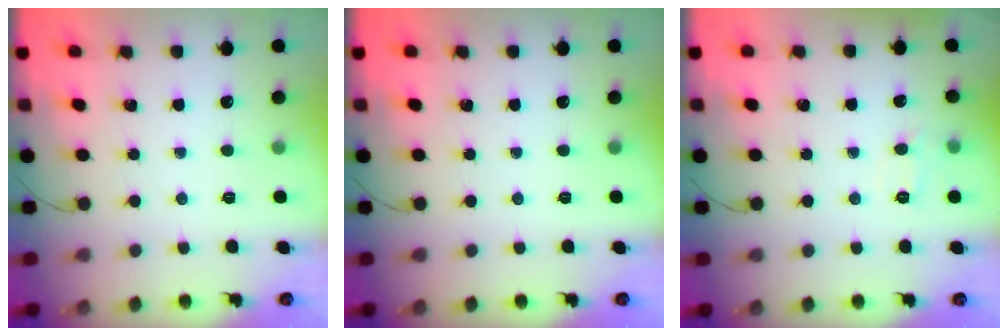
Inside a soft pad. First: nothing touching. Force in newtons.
{"total": 0.0}
{"total": 6.4, "press": 6.2, "slide": 1.6}